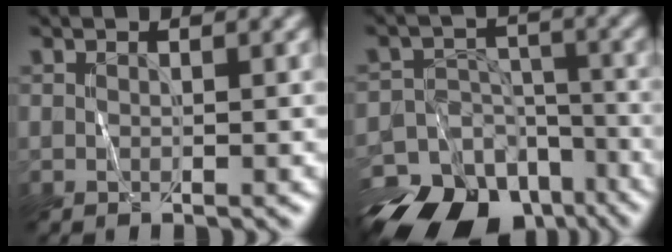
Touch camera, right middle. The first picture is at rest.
{"total": 18.2, "force": [-13.1, 11.0, 6.2], "torque": [-0.116, -0.049, -0.195]}